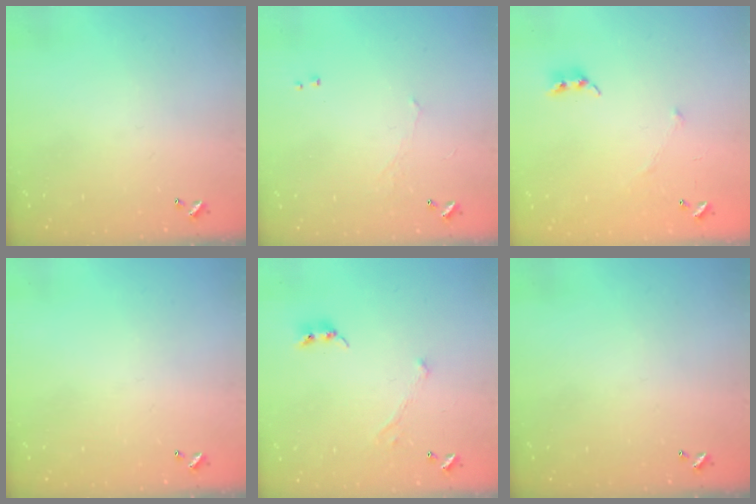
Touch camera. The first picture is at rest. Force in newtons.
{"total": 0.6, "press": 0.4, "slide": 0.5}
{"total": 5.1, "press": 5.0, "slide": 0.8}
{"total": 0.0}
{"total": 0.9, "press": 0.4, "slide": 0.8}
{"total": 0.0}